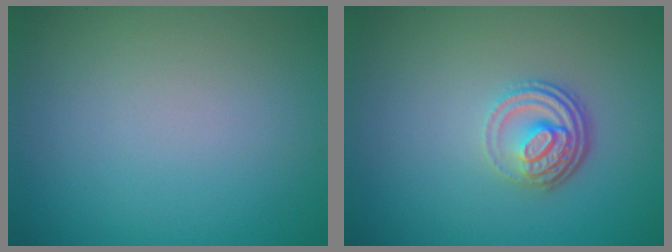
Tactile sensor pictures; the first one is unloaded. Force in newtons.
{"total": 3.9, "press": 2.8, "slide": 2.7}